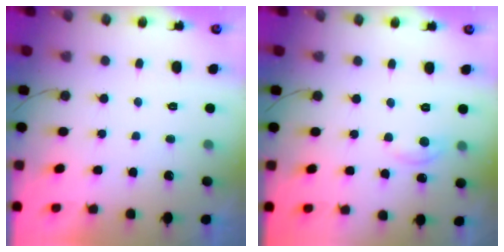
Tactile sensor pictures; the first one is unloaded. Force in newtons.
{"total": 2.9, "press": 2.8, "slide": 0.4}